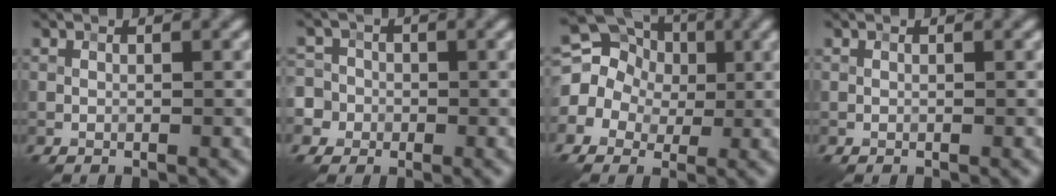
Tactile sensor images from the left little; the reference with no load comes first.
{"total": 5.6, "force": [-1.4, 5.2, 1.4], "torque": [-0.023, 0.015, -0.060]}
{"total": 10.9, "force": [0.7, 10.0, 4.2], "torque": [-0.092, 0.033, -0.034]}
{"total": 0.0}